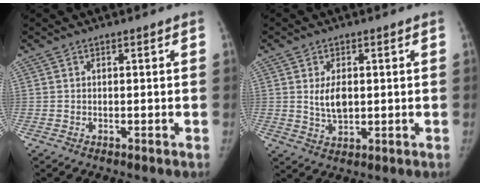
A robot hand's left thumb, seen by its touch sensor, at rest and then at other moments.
{"total": 5.1, "force": [0.6, 3.1, 4.0], "torque": [-0.059, -0.008, 0.015]}